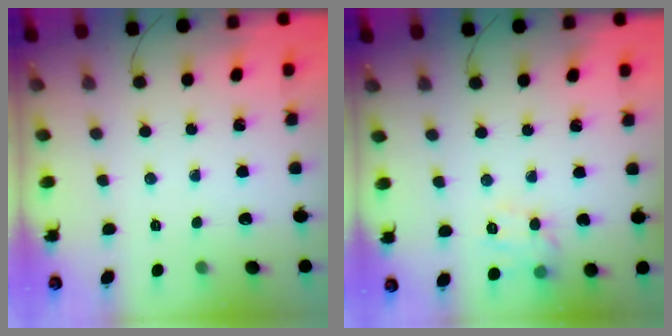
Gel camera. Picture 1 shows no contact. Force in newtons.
{"total": 7.5, "press": 7.3, "slide": 1.4}